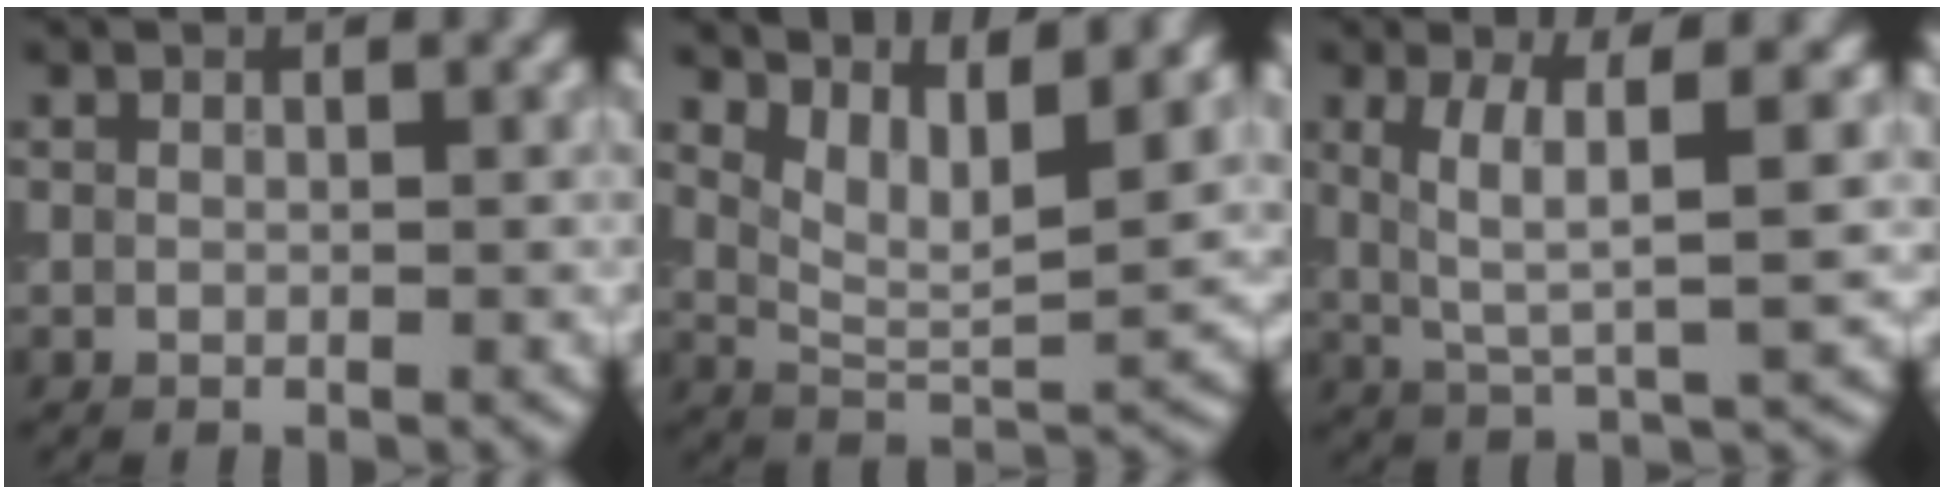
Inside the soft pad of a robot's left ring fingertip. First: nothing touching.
{"total": 6.4, "force": [3.7, 2.1, 4.8], "torque": [-0.090, -0.007, 0.073]}
{"total": 5.2, "force": [1.3, 1.1, 4.9], "torque": [-0.095, -0.003, 0.027]}